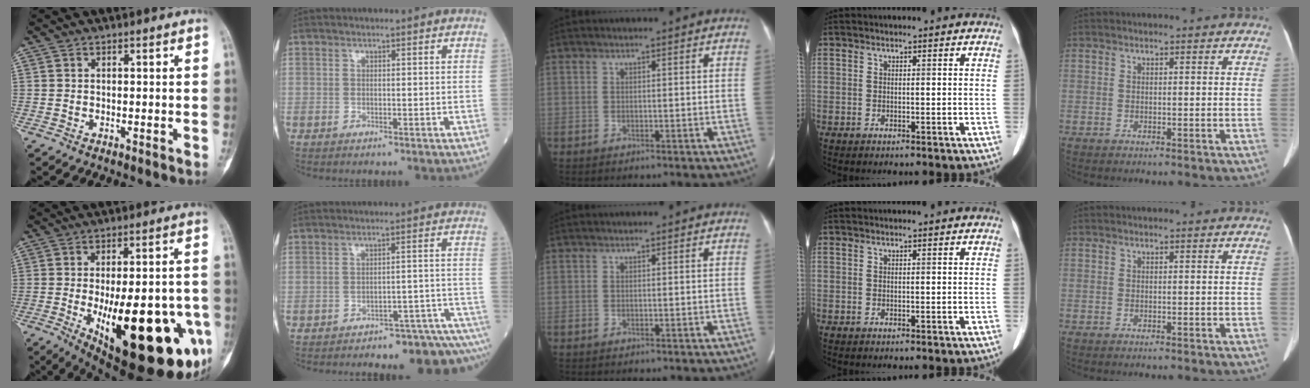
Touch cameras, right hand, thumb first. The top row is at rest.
{"thumb": {"total": 29.1, "force": [-8.6, 10.7, 25.7], "torque": [-0.313, -0.008, -0.097]}, "index": {"total": 12.7, "force": [-12.1, 0.6, 3.8], "torque": [-0.013, 0.022, -0.138]}}